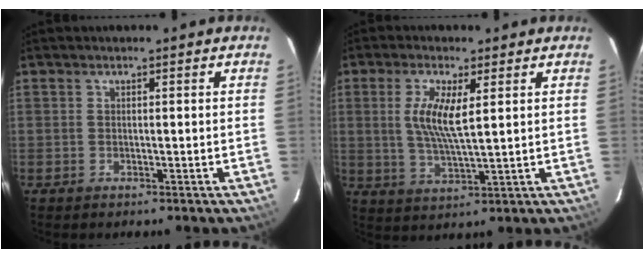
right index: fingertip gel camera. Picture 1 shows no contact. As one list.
[{"total": 7.5, "force": [1.8, 1.7, 7.0], "torque": [-0.141, -0.003, 0.035]}]